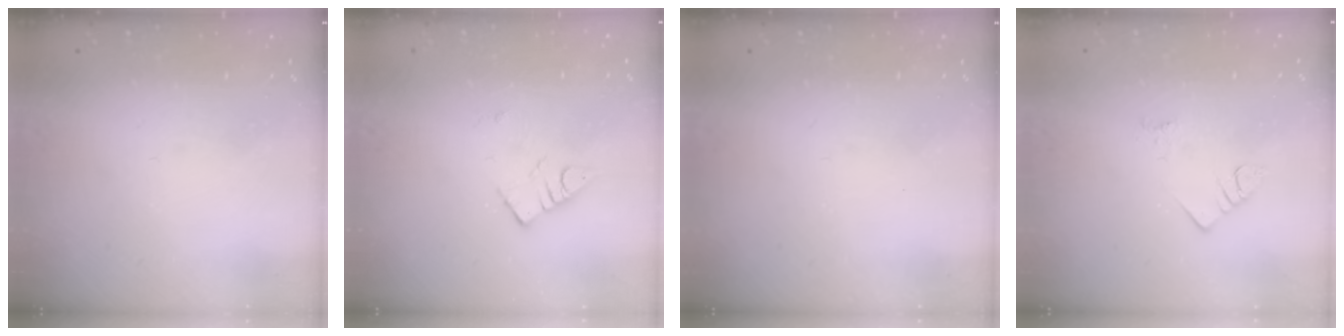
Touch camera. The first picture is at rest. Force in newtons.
{"total": 2.8, "press": 2.7, "slide": 0.3}
{"total": 2.1, "press": 2.0, "slide": 0.4}
{"total": 2.3, "press": 2.3, "slide": 0.4}